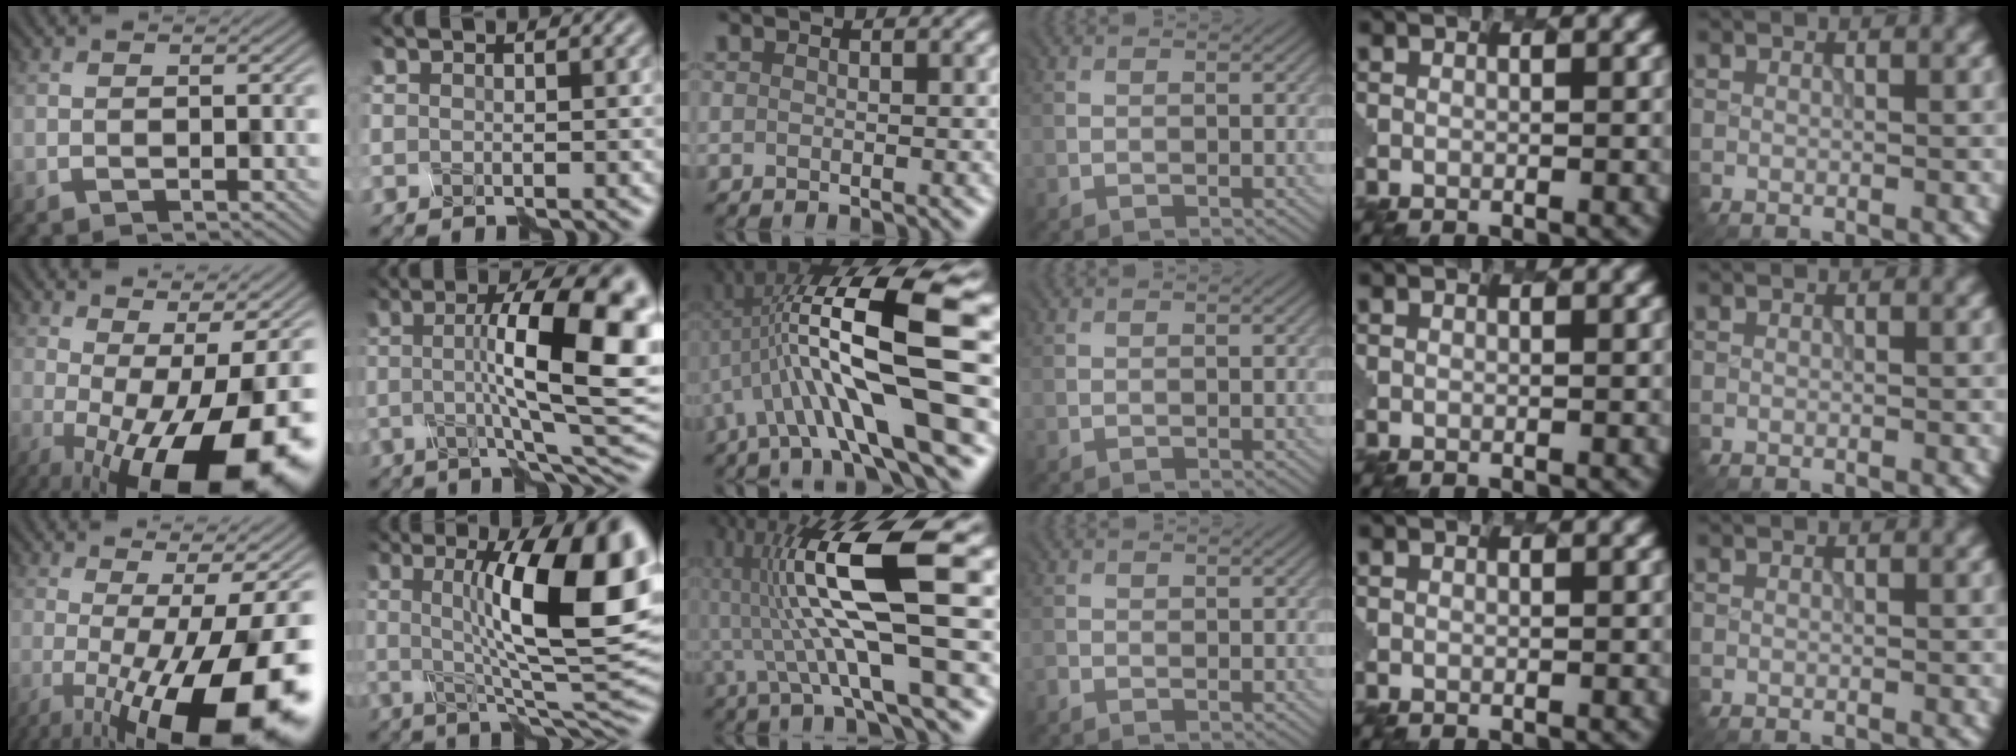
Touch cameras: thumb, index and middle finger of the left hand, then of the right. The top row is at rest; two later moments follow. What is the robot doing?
{"motion": "disassemble", "object": "spray bottle"}